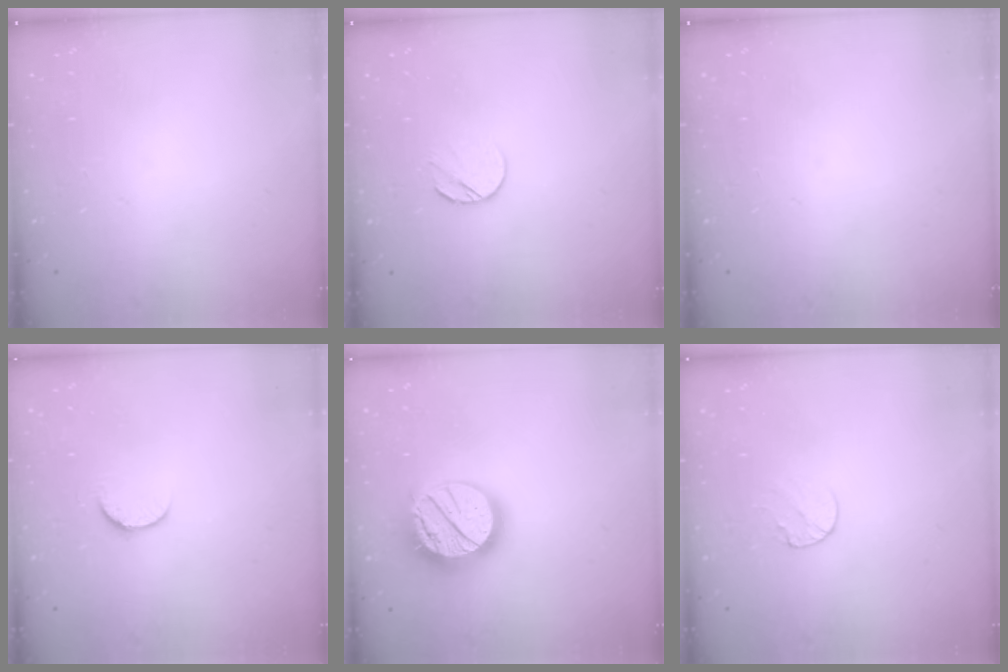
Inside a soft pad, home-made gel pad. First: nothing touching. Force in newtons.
{"total": 5.4, "press": 5.4, "slide": 0.7}
{"total": 0.0}
{"total": 5.1, "press": 5.1, "slide": 0.5}
{"total": 19.1, "press": 19.0, "slide": 1.6}
{"total": 6.0, "press": 6.0, "slide": 0.6}